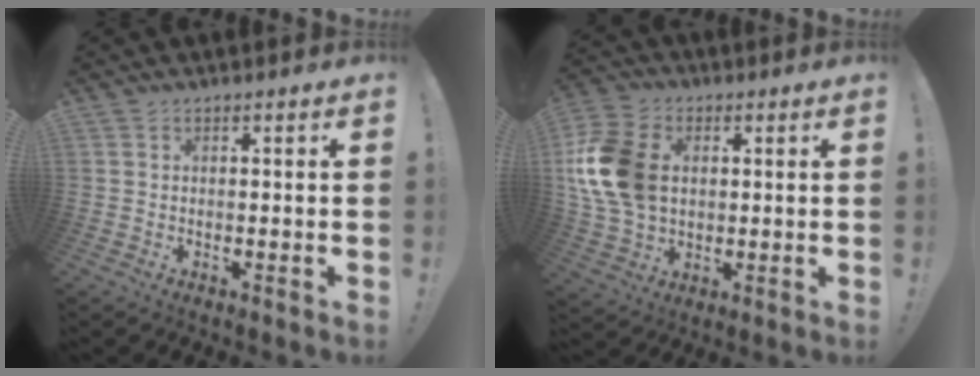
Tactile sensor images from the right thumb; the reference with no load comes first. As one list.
[{"total": 17.8, "force": [2.4, 13.2, 11.7], "torque": [-0.240, -0.002, 0.047]}]